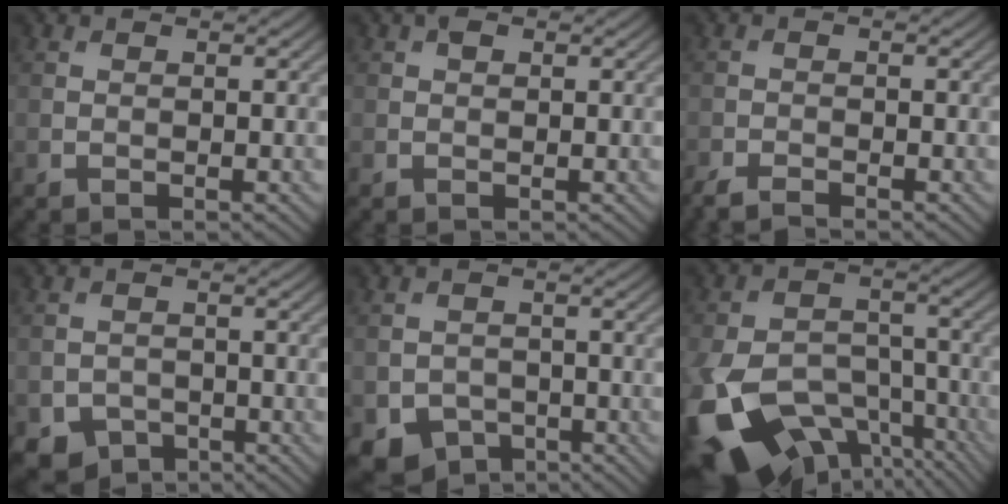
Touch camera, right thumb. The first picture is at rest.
{"total": 0.9, "force": [0.4, 0.5, 0.5], "torque": [-0.010, -0.001, 0.007]}
{"total": 2.5, "force": [-2.2, 0.3, 1.1], "torque": [-0.025, -0.006, -0.047]}
{"total": 3.7, "force": [-2.4, 2.6, 1.2], "torque": [-0.026, -0.012, -0.045]}
{"total": 4.8, "force": [-2.8, 3.4, 1.8], "torque": [-0.040, -0.015, -0.048]}
{"total": 17.4, "force": [-9.0, 10.9, 10.1], "torque": [-0.262, -0.069, -0.124]}